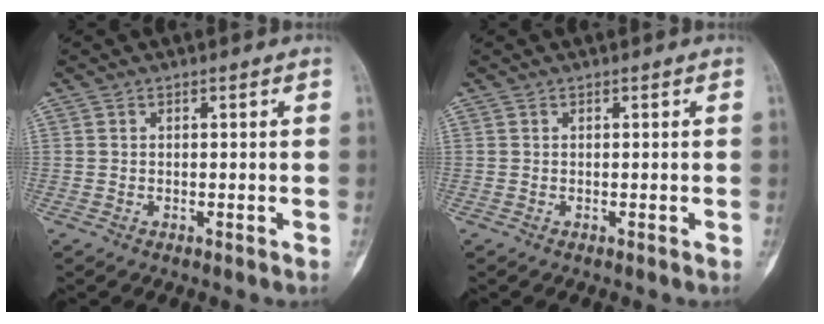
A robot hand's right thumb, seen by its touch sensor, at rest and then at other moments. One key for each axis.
{"total": 0.0}